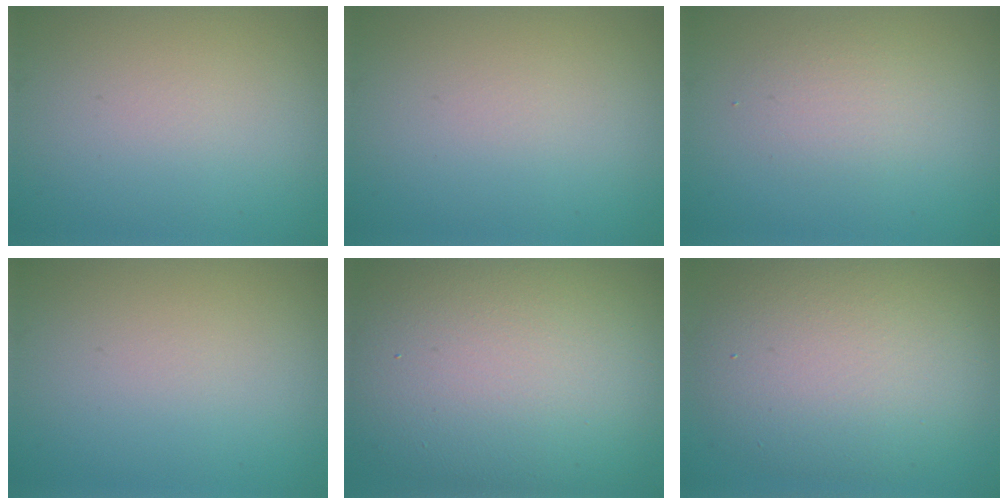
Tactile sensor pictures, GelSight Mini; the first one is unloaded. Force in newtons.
{"total": 0.0}
{"total": 1.9, "press": 1.9, "slide": 0.0}
{"total": 0.0}
{"total": 16.1, "press": 16.1, "slide": 0.7}
{"total": 9.3, "press": 9.3, "slide": 0.5}